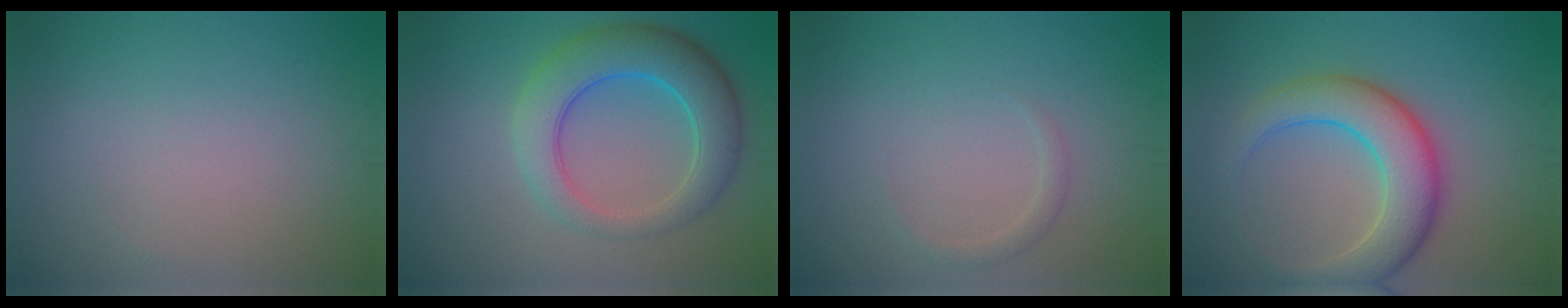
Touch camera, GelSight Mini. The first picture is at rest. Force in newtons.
{"total": 6.9, "press": 6.9, "slide": 0.3}
{"total": 1.0, "press": 1.0, "slide": 0.1}
{"total": 6.9, "press": 6.9, "slide": 0.2}